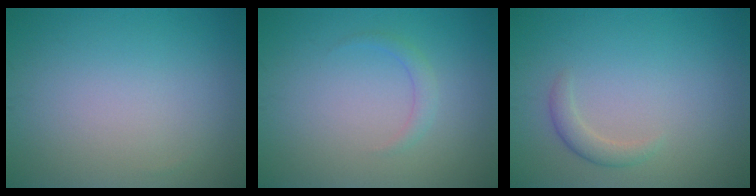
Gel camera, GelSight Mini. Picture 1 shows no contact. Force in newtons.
{"total": 0.8, "press": 0.8, "slide": 0.0}
{"total": 1.5, "press": 1.5, "slide": 0.1}